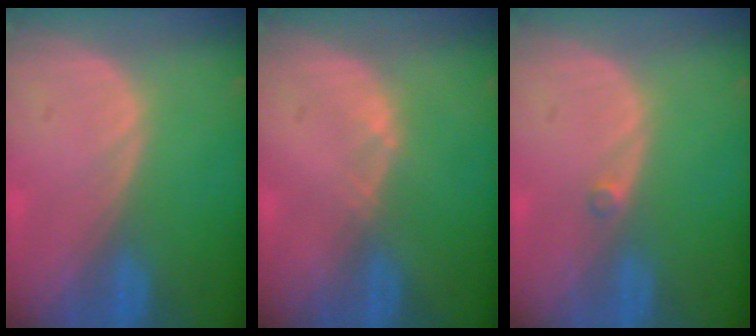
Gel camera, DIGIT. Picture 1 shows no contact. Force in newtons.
{"total": 0.6, "press": 0.5, "slide": 0.2}
{"total": 1.0, "press": 0.8, "slide": 0.5}